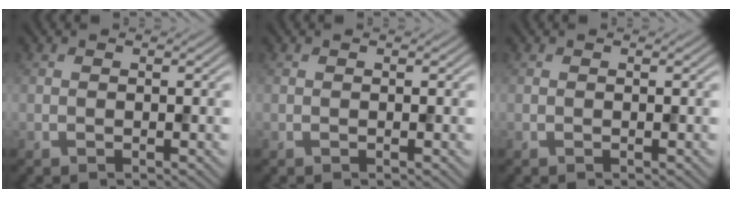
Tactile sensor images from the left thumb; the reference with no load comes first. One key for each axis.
{"total": 0.0}
{"total": 0.0}